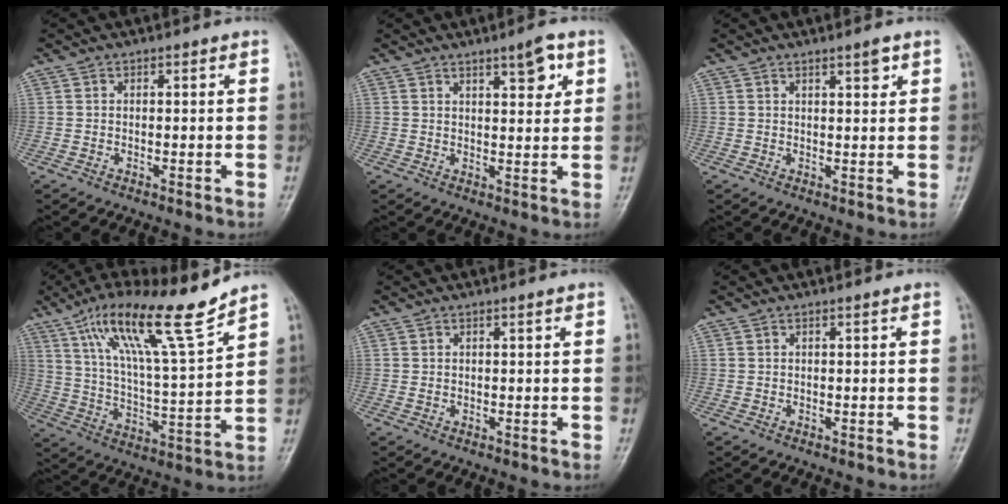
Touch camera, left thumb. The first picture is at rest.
{"total": 5.1, "force": [2.8, 1.5, 4.0], "torque": [-0.049, -0.015, 0.041]}
{"total": 2.3, "force": [1.5, 0.5, 1.6], "torque": [-0.020, -0.010, 0.024]}
{"total": 17.6, "force": [12.0, 1.8, 12.8], "torque": [-0.212, -0.056, 0.211]}
{"total": 0.7, "force": [0.5, 0.1, 0.5], "torque": [-0.010, -0.002, 0.009]}
{"total": 0.0}